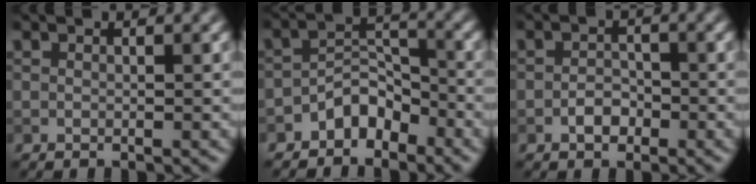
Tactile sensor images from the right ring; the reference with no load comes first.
{"total": 3.4, "force": [-2.4, 2.0, 1.5], "torque": [-0.015, 0.015, -0.046]}
{"total": 1.8, "force": [-0.9, 1.2, 1.0], "torque": [-0.015, 0.005, -0.018]}